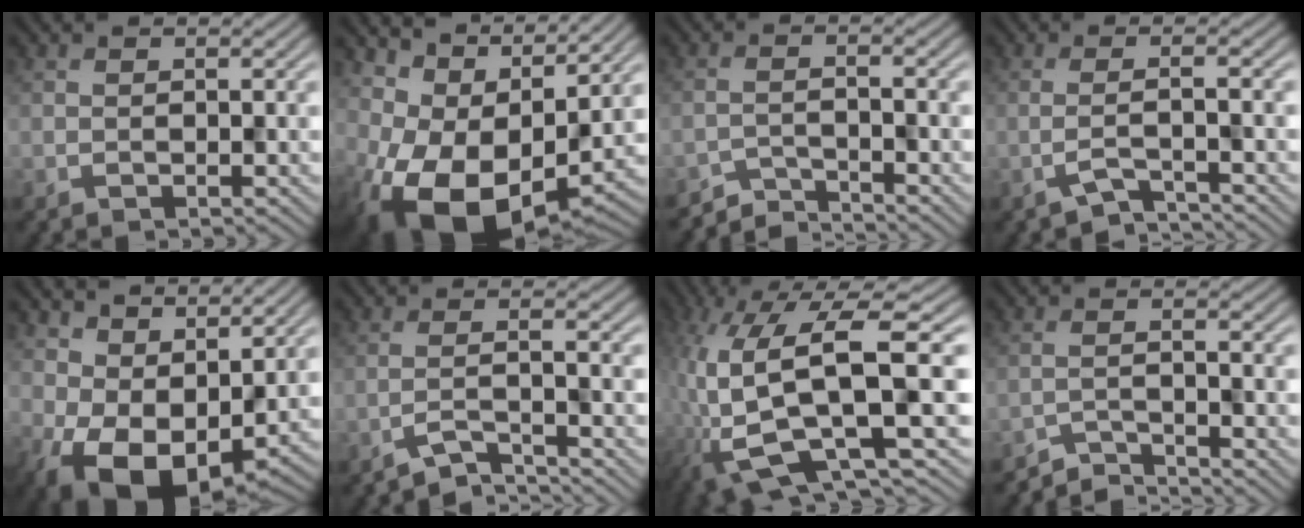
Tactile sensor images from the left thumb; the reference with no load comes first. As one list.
[{"total": 14.2, "force": [0.6, 8.6, 11.2], "torque": [-0.212, -0.033, 0.032]}, {"total": 3.1, "force": [-3.1, 0.2, 0.5], "torque": [-0.003, 0.002, -0.067]}, {"total": 3.2, "force": [-2.2, 0.5, 2.4], "torque": [-0.030, 0.006, -0.065]}, {"total": 11.3, "force": [1.5, 7.4, 8.5], "torque": [-0.176, -0.027, 0.036]}, {"total": 3.7, "force": [-3.2, 0.2, 1.8], "torque": [-0.017, 0.011, -0.079]}, {"total": 16.4, "force": [-2.9, 5.4, 15.2], "torque": [-0.331, 0.000, -0.039]}, {"total": 3.3, "force": [-3.2, 0.2, 0.8], "torque": [-0.007, 0.002, -0.071]}]